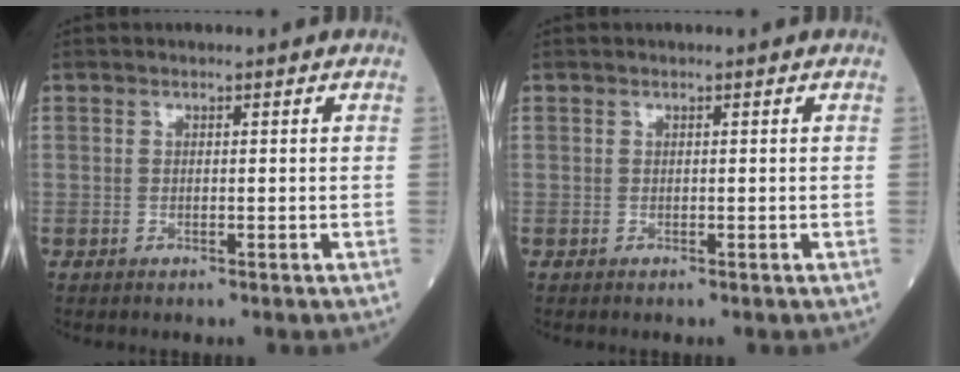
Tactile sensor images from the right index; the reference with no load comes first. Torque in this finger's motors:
{"motor_torque": [-0.04, -0.05, 0.06, 0.01]}